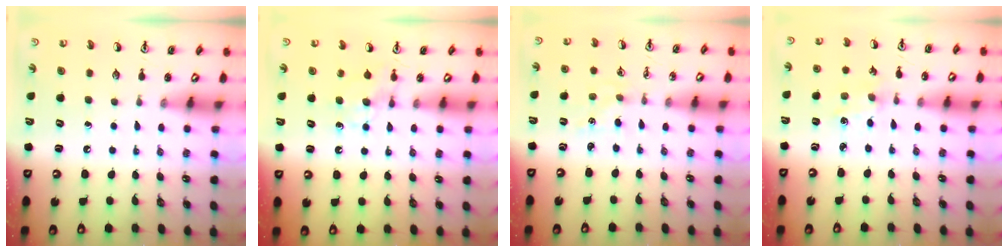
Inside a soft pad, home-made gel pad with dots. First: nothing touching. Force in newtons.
{"total": 4.8, "press": 4.7, "slide": 0.6}
{"total": 1.0, "press": 0.9, "slide": 0.2}
{"total": 0.7, "press": 0.7, "slide": 0.2}